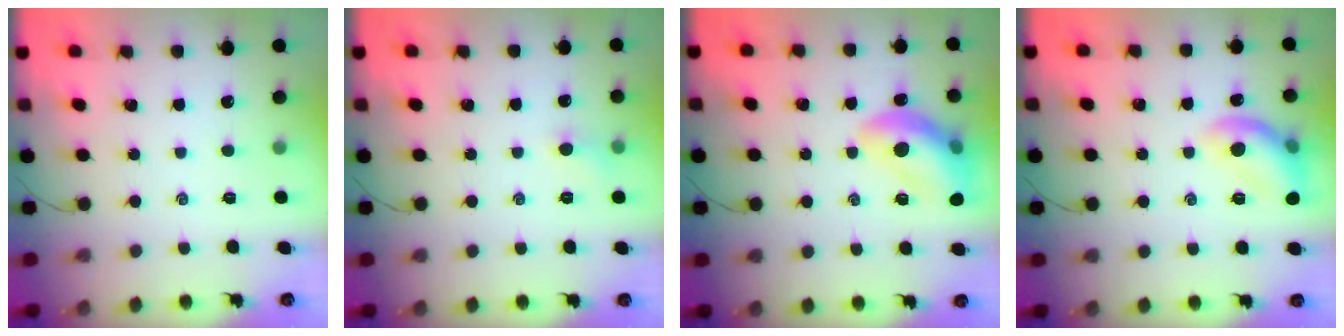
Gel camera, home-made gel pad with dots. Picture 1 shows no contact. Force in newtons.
{"total": 3.1, "press": 2.9, "slide": 1.1}
{"total": 14.8, "press": 14.7, "slide": 2.2}
{"total": 11.2, "press": 11.2, "slide": 0.1}